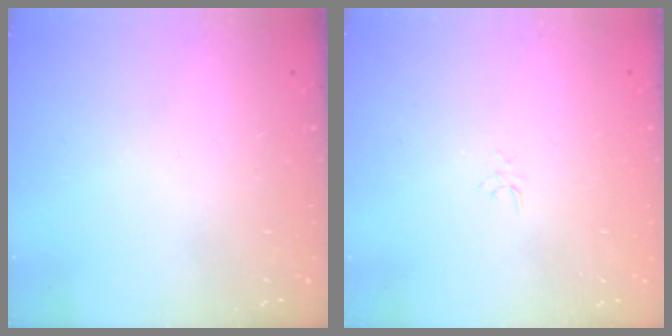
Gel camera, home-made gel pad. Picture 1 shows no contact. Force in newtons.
{"total": 2.6, "press": 2.6, "slide": 0.3}